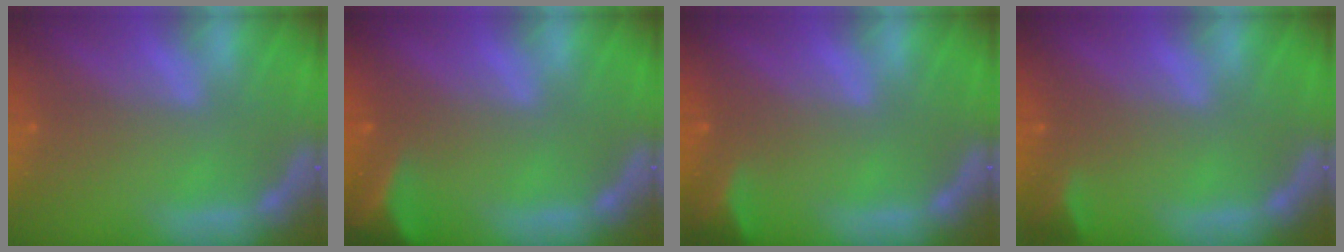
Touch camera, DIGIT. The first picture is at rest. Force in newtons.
{"total": 5.4}
{"total": 2.9}
{"total": 1.9}